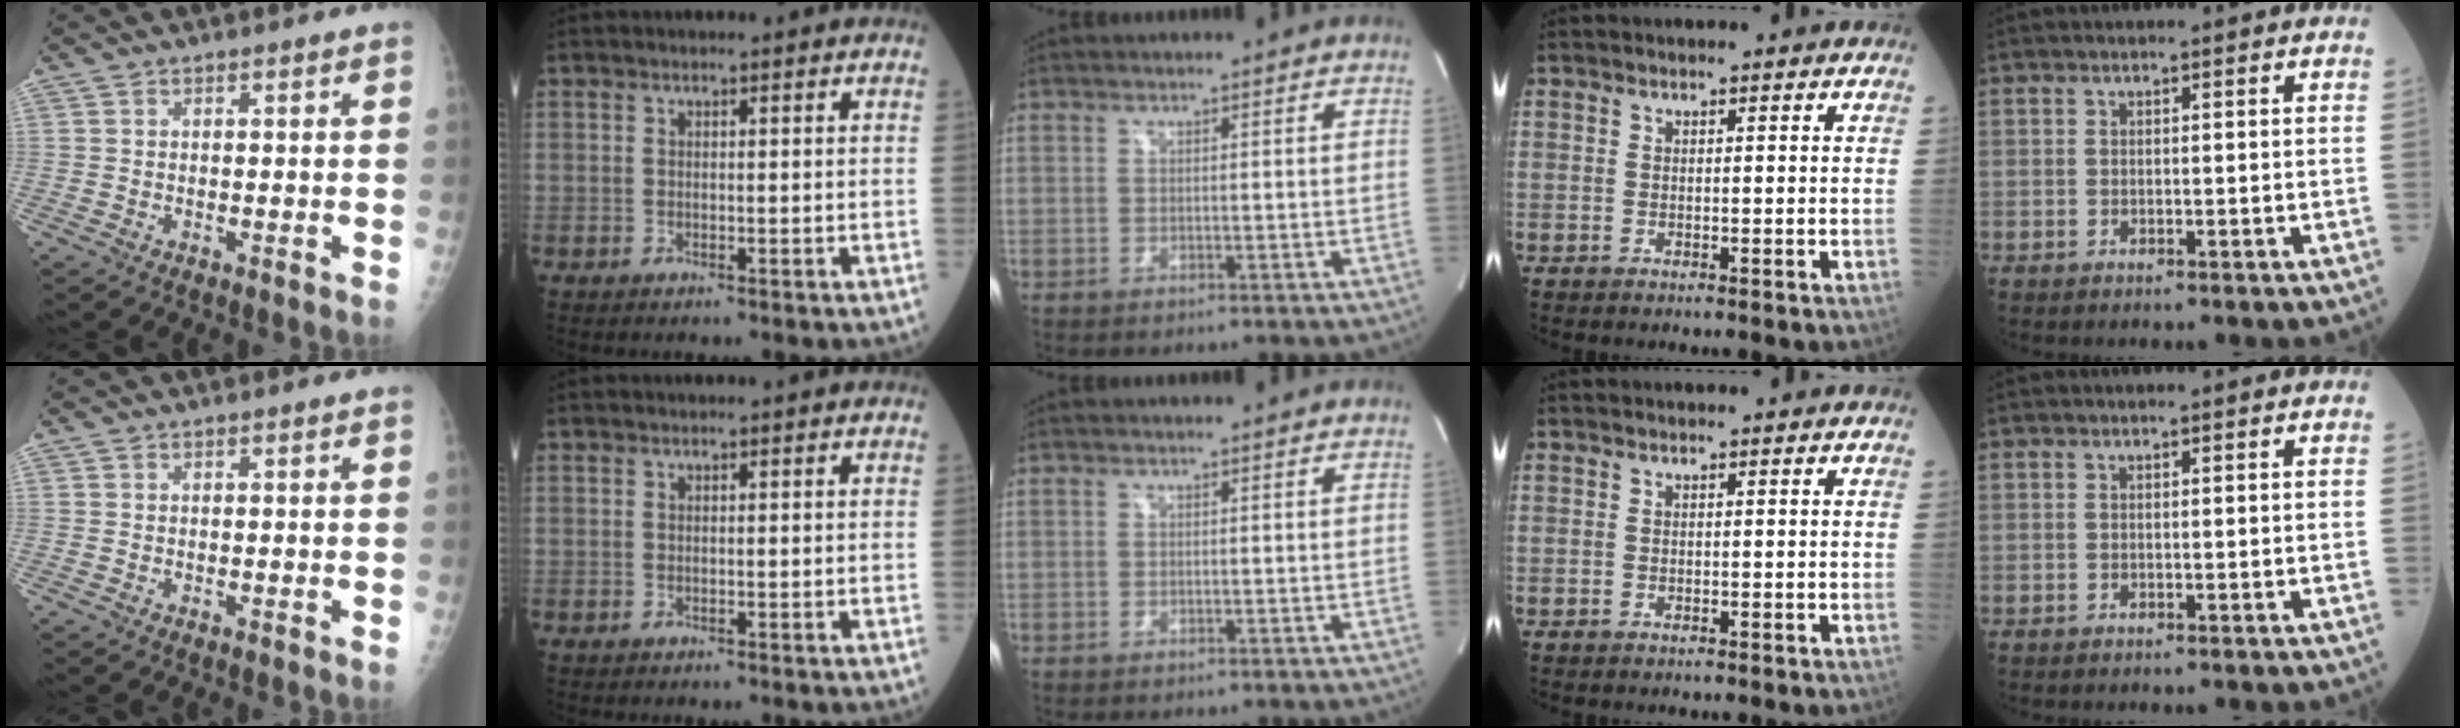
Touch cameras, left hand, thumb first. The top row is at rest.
{}